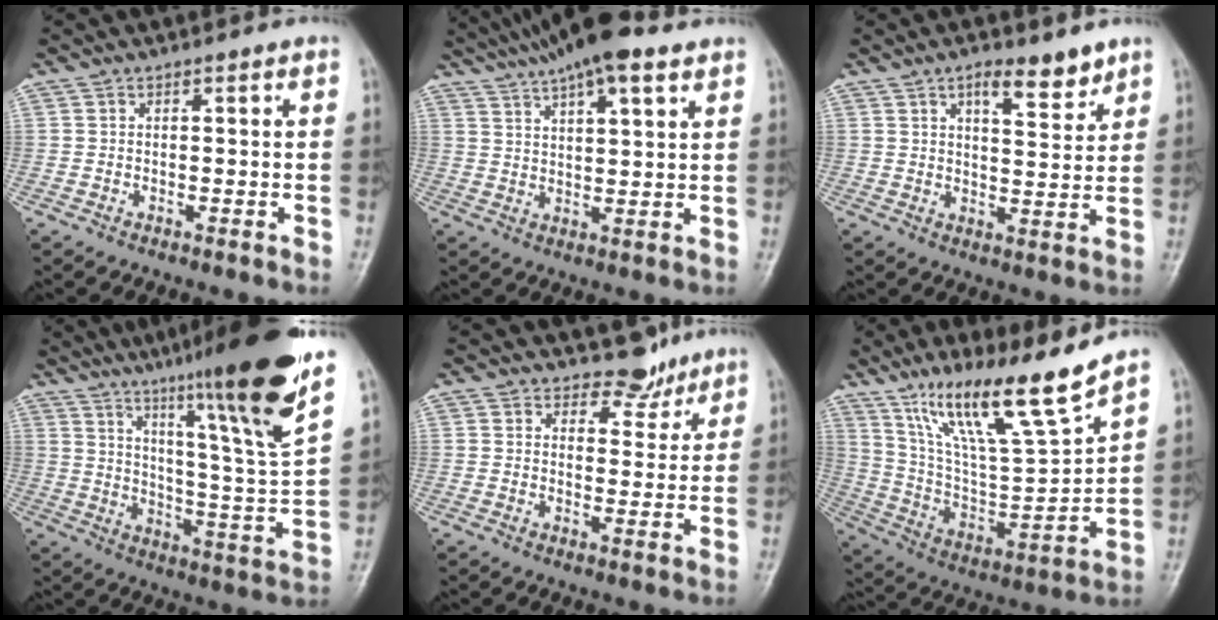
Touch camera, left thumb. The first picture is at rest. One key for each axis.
{"total": 14.4, "fx": 10.1, "fy": 3.6, "fz": 9.6, "tx": -0.153, "ty": 0.000, "tz": 0.169}
{"total": 7.1, "fx": 4.8, "fy": 2.5, "fz": 4.5, "tx": -0.049, "ty": -0.033, "tz": 0.073}
{"total": 22.5, "fx": 15.2, "fy": 0.5, "fz": 16.6, "tx": -0.230, "ty": -0.071, "tz": 0.229}
{"total": 4.8, "fx": 4.1, "fy": 2.4, "fz": 0.4, "tx": 0.021, "ty": -0.033, "tz": 0.059}
{"total": 19.1, "fx": 13.3, "fy": 2.2, "fz": 13.5, "tx": -0.216, "ty": -0.064, "tz": 0.248}